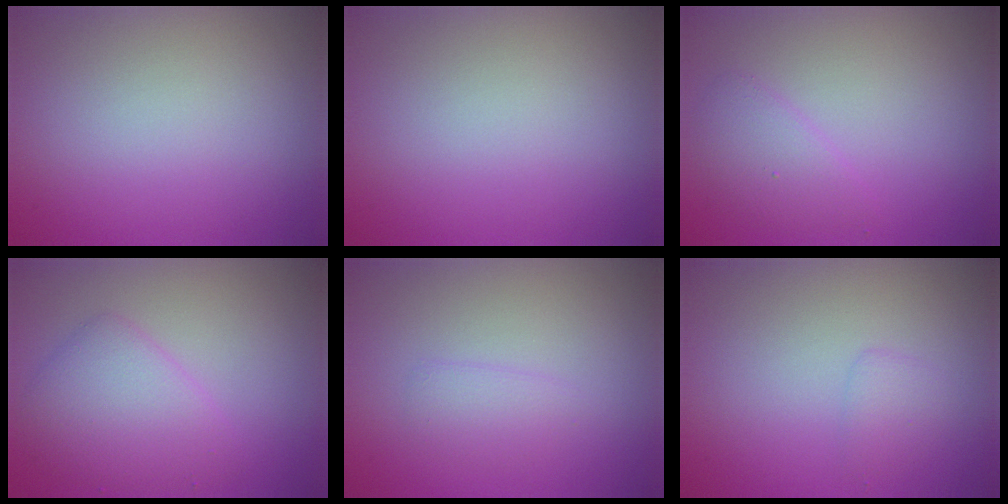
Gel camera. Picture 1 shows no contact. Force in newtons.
{"total": 0.0}
{"total": 2.0, "press": 2.0, "slide": 0.2}
{"total": 4.1, "press": 4.1, "slide": 0.1}
{"total": 1.3, "press": 1.3, "slide": 0.0}
{"total": 1.1, "press": 1.1, "slide": 0.1}